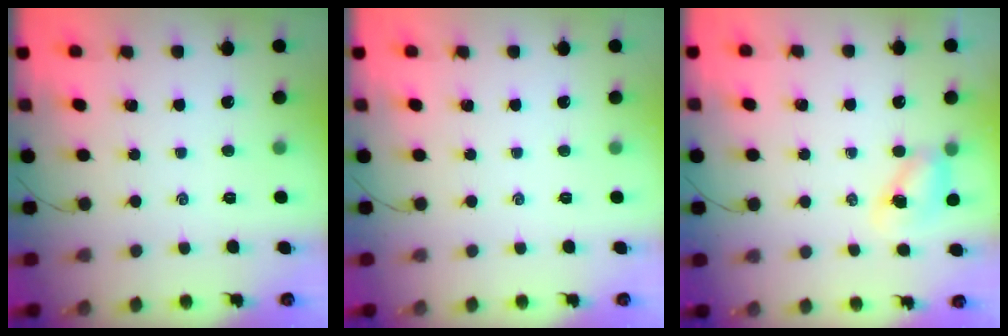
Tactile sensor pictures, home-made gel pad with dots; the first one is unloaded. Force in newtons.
{"total": 0.0}
{"total": 5.8, "press": 5.8, "slide": 0.4}